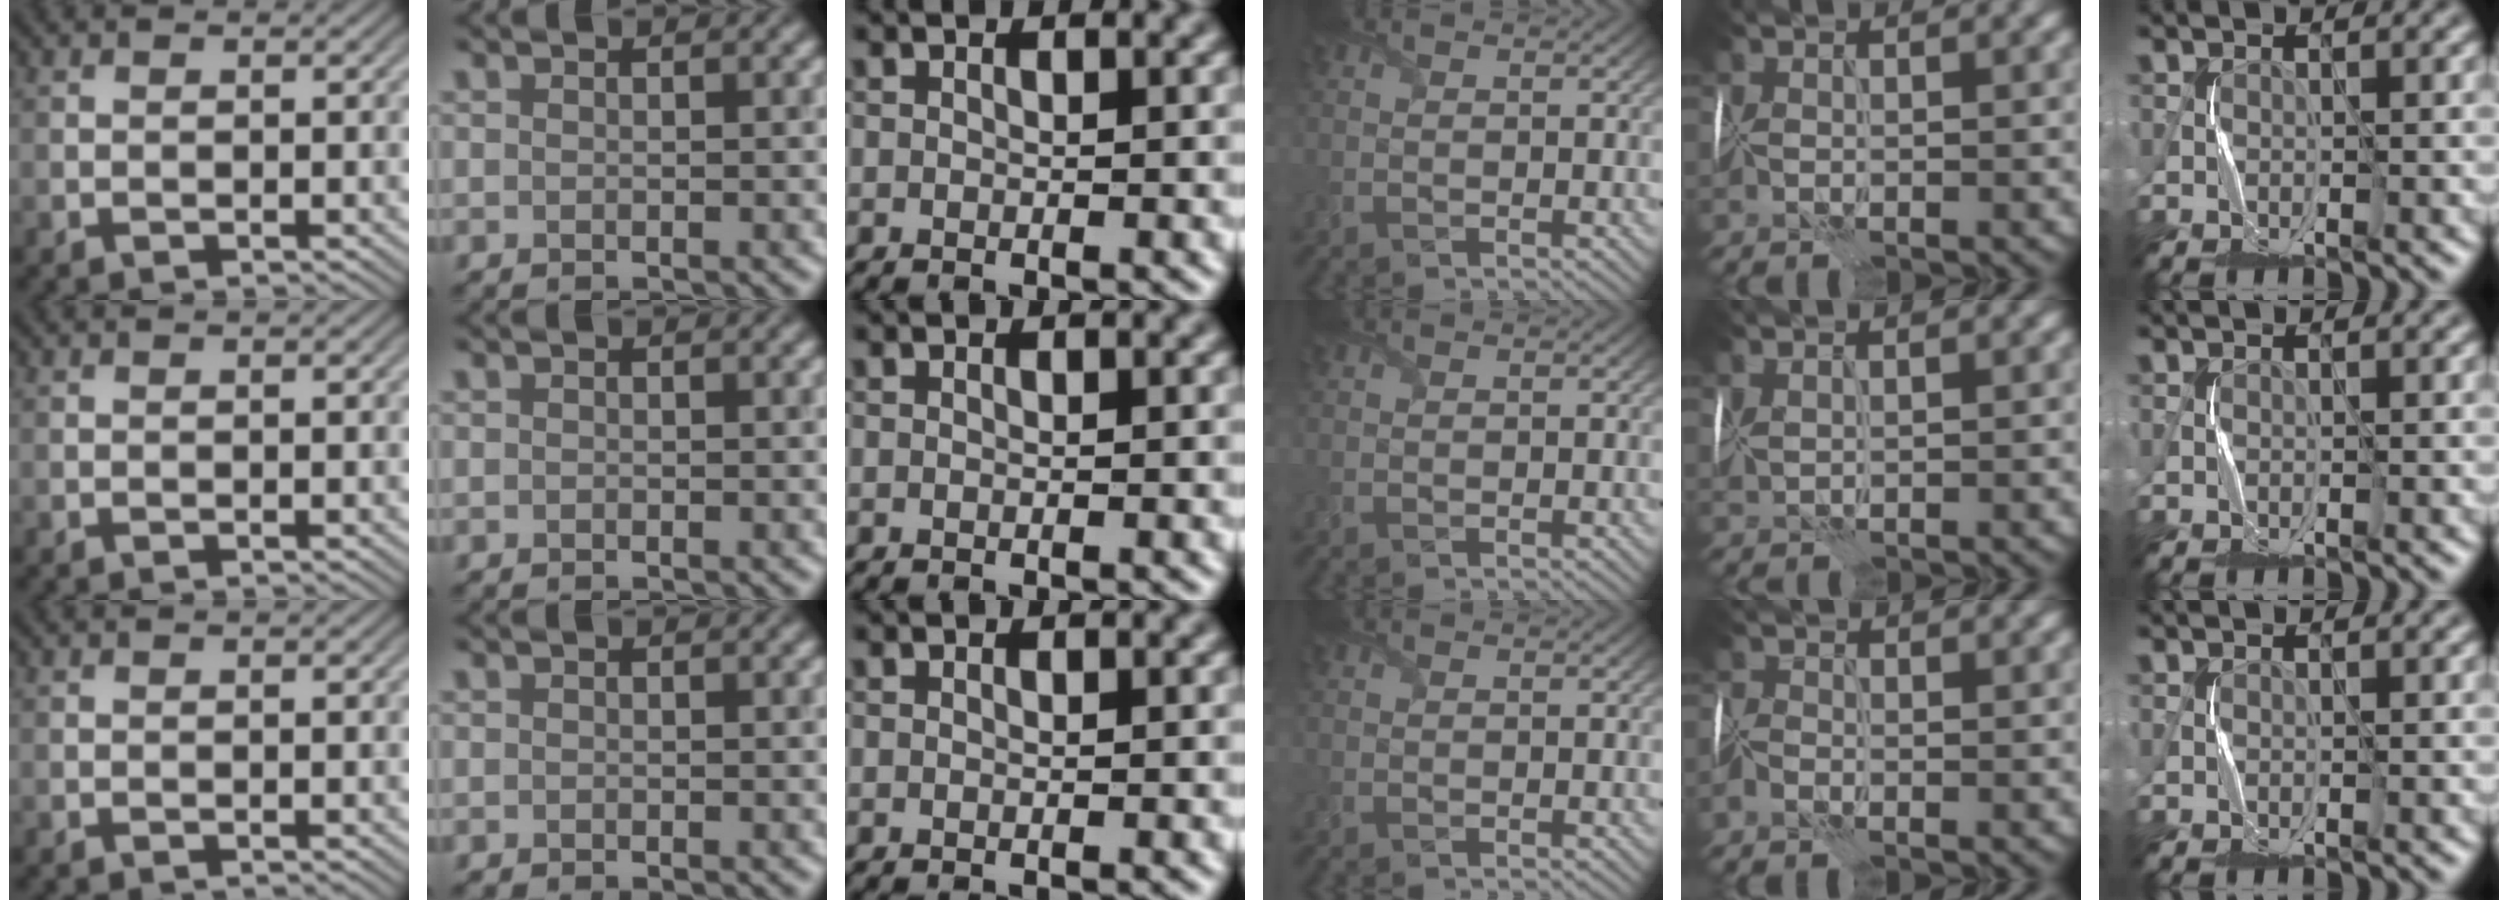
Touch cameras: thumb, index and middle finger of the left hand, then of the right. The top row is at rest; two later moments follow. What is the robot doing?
{"motion": "wrap", "object": "cellophane"}